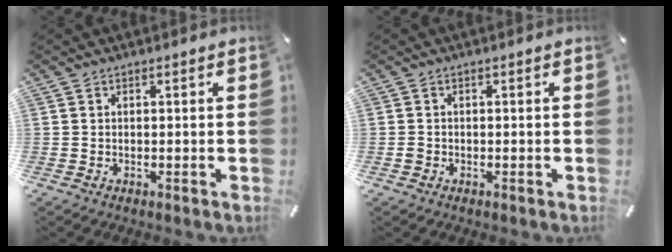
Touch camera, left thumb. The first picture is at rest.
{"total": 0.7, "force": [-0.3, 0.6, 0.2], "torque": [-0.004, 0.003, -0.007]}